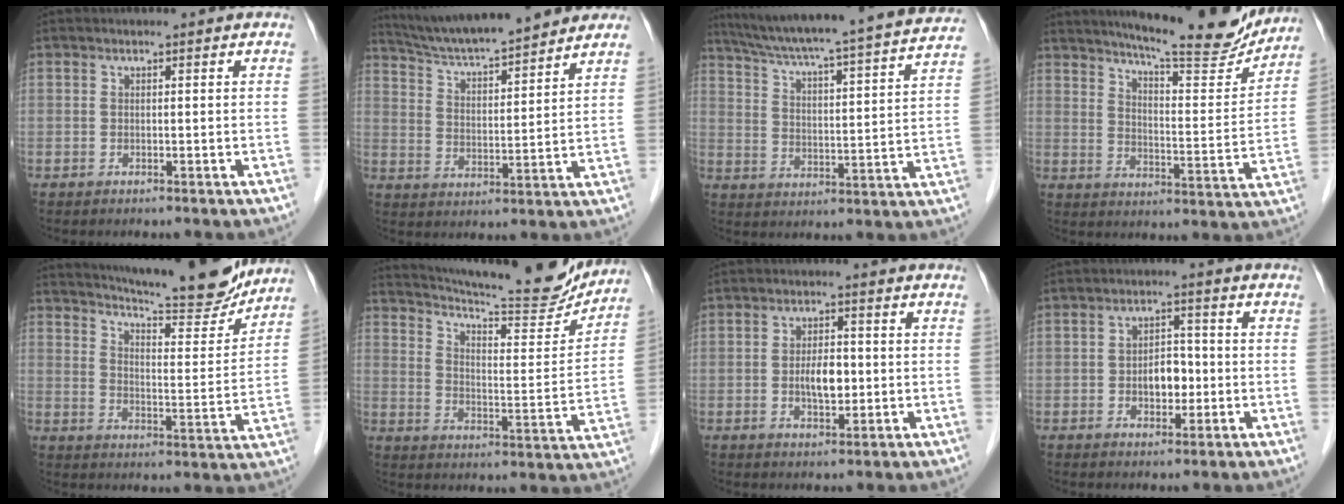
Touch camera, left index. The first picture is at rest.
{"total": 16.3, "force": [14.7, 1.4, 7.0], "torque": [-0.116, 0.015, 0.233]}
{"total": 24.9, "force": [22.5, 0.0, 10.7], "torque": [-0.175, -0.035, 0.301]}
{"total": 18.2, "force": [16.4, 1.7, 7.9], "torque": [-0.117, -0.038, 0.218]}
{"total": 18.7, "force": [17.0, 1.8, 7.4], "torque": [-0.117, -0.033, 0.230]}
{"total": 20.8, "force": [19.4, 1.7, 7.3], "torque": [-0.119, -0.045, 0.267]}
{"total": 4.4, "force": [-0.6, 2.0, 3.9], "torque": [-0.069, -0.002, -0.009]}
{"total": 4.5, "force": [-1.1, 2.7, 3.4], "torque": [-0.053, 0.008, -0.016]}